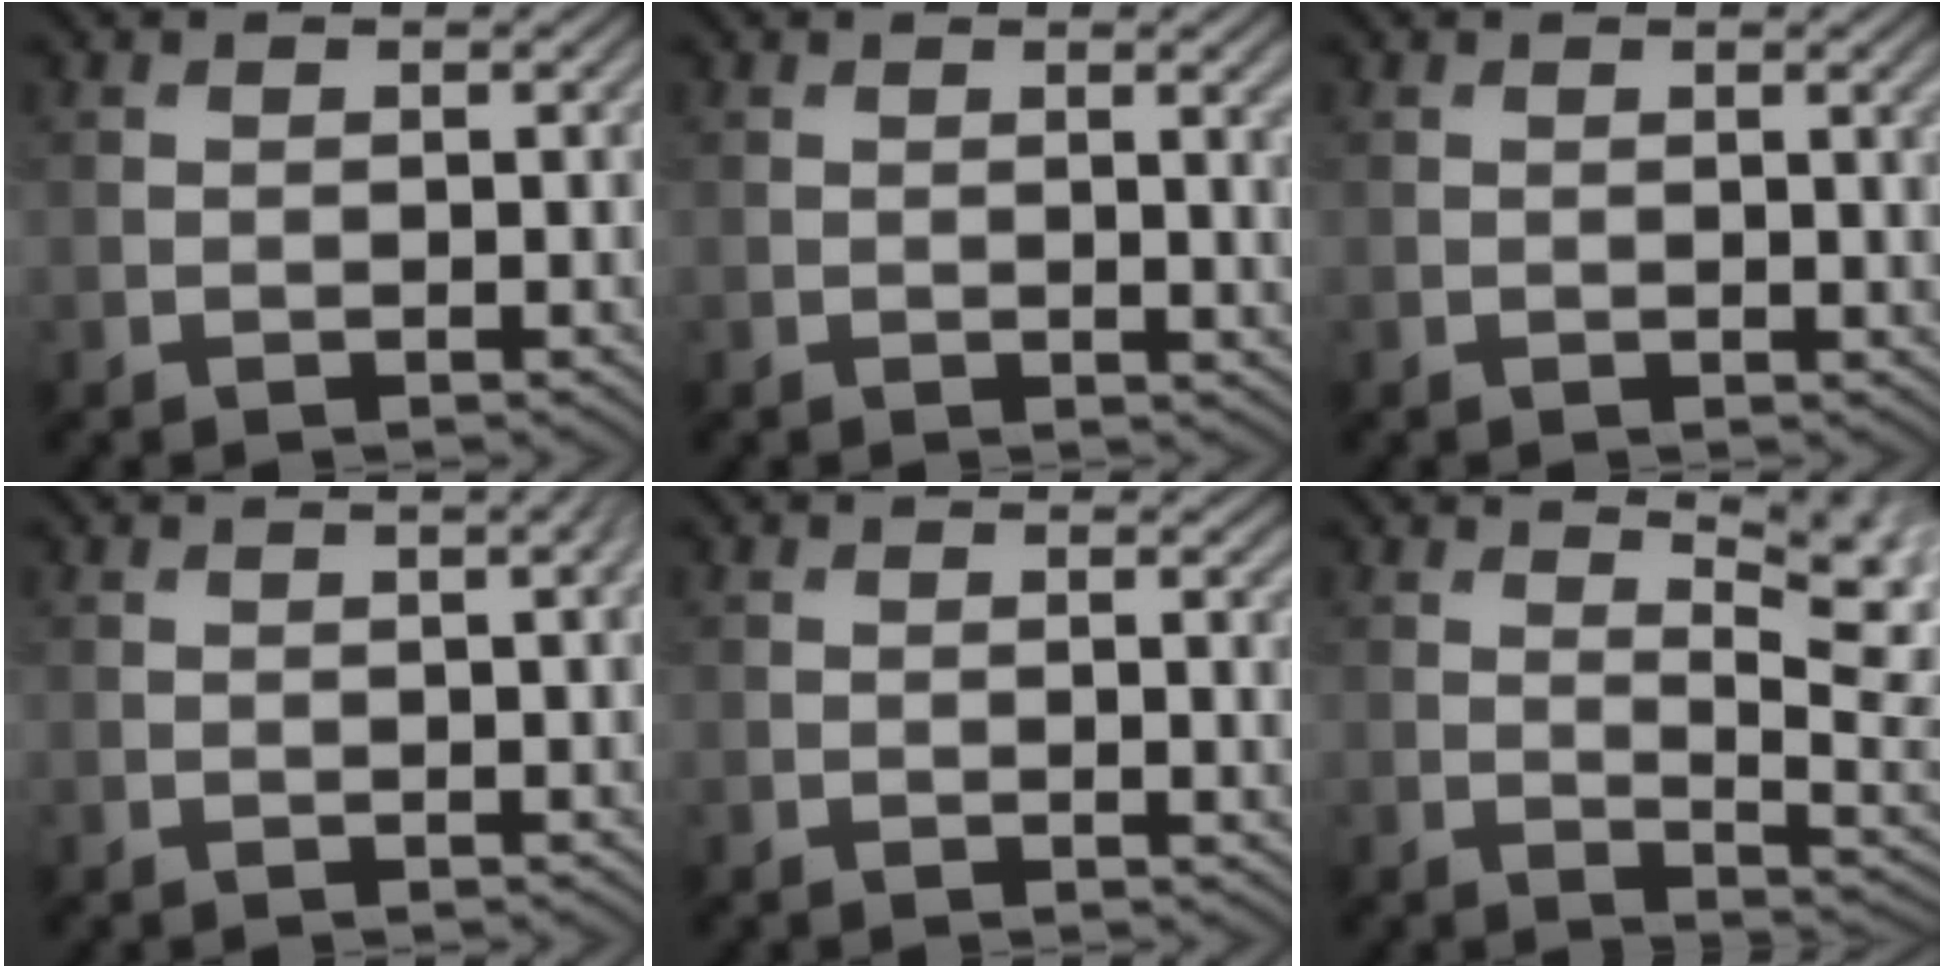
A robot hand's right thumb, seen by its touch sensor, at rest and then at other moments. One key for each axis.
{"total": 2.5, "fx": 0.2, "fy": 0.5, "fz": 2.4, "tx": -0.035, "ty": 0.002, "tz": 0.003}
{"total": 1.4, "fx": 0.2, "fy": 0.1, "fz": 1.4, "tx": -0.021, "ty": -0.001, "tz": 0.002}
{"total": 1.9, "fx": 0.6, "fy": 0.3, "fz": 1.8, "tx": -0.021, "ty": 0.006, "tz": 0.004}
{"total": 1.5, "fx": 0.2, "fy": 0.2, "fz": 1.5, "tx": -0.021, "ty": -0.002, "tz": 0.002}
{"total": 9.1, "fx": 4.1, "fy": 3.1, "fz": 7.5, "tx": -0.094, "ty": 0.018, "tz": 0.052}